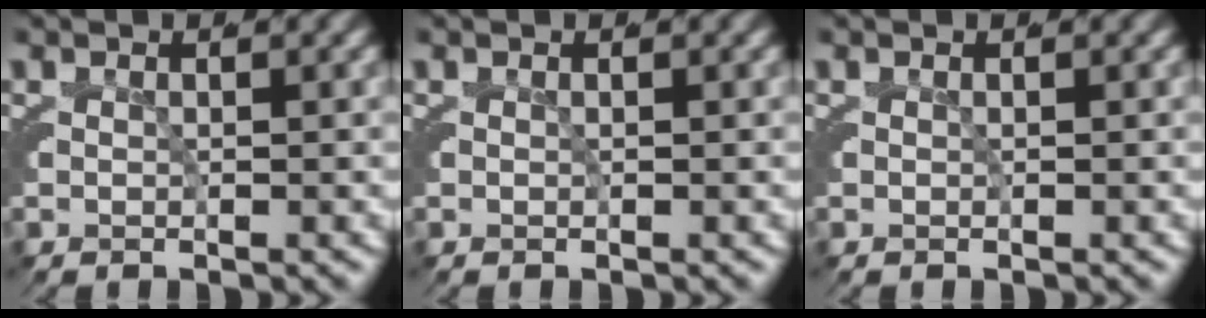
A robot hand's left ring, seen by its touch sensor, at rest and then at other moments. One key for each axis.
{"total": 0.0}
{"total": 0.0}